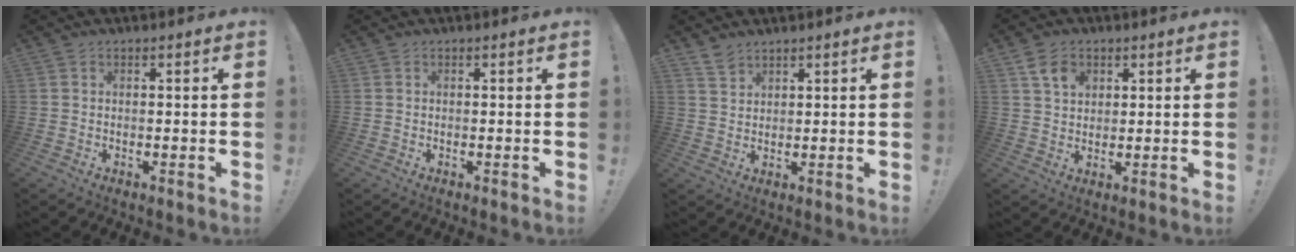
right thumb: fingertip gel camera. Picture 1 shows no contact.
{"total": 0.0}
{"total": 2.4, "force": [2.0, 0.9, 0.8], "torque": [-0.009, -0.015, 0.037]}
{"total": 6.1, "force": [3.0, 4.2, 3.2], "torque": [-0.049, -0.006, 0.055]}